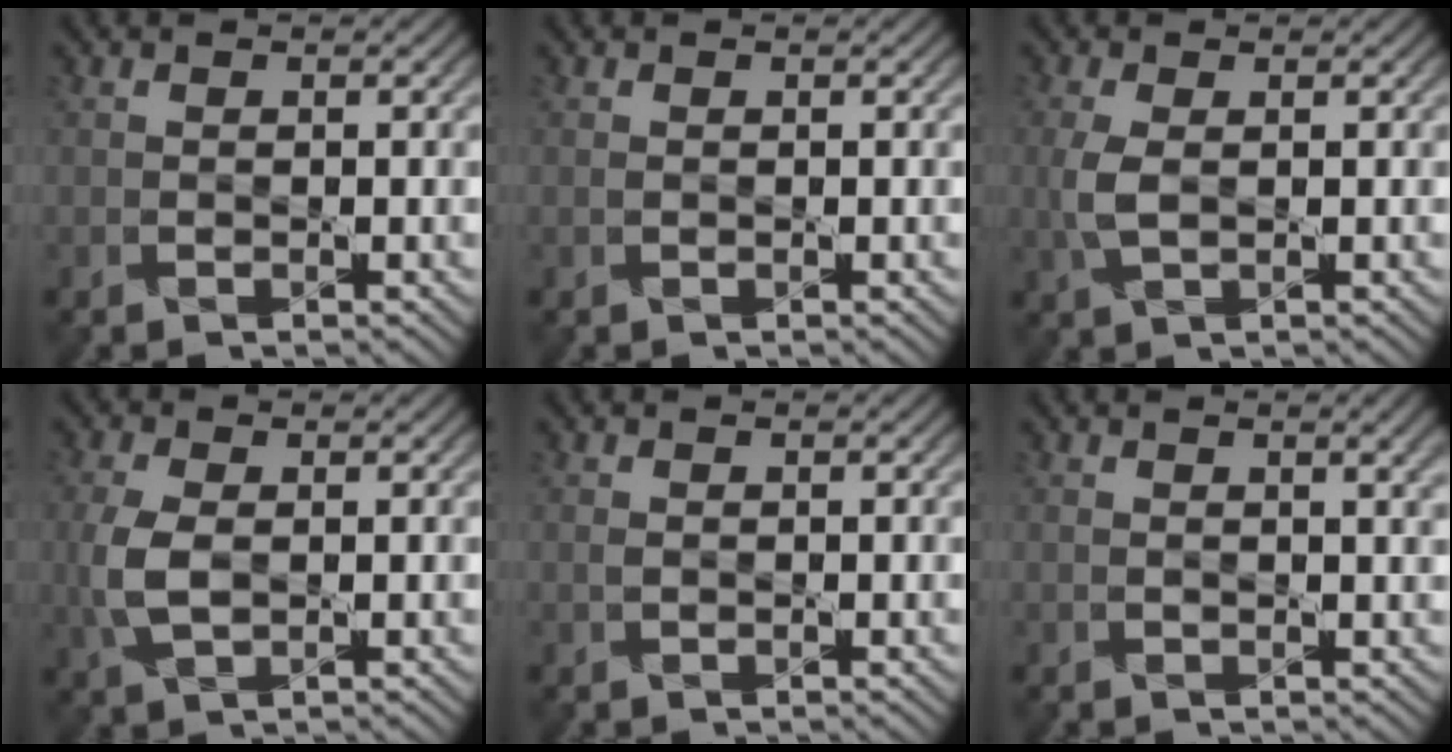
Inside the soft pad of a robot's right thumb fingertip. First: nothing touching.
{"total": 0.0}
{"total": 3.1, "force": [0.1, 1.5, 2.7], "torque": [-0.077, 0.002, 0.001]}
{"total": 4.6, "force": [-0.1, 2.6, 3.8], "torque": [-0.106, -0.001, -0.003]}
{"total": 0.5, "force": [0.1, 0.3, 0.4], "torque": [-0.011, 0.001, 0.002]}
{"total": 1.5, "force": [0.9, 0.1, 1.3], "torque": [-0.021, 0.004, 0.016]}